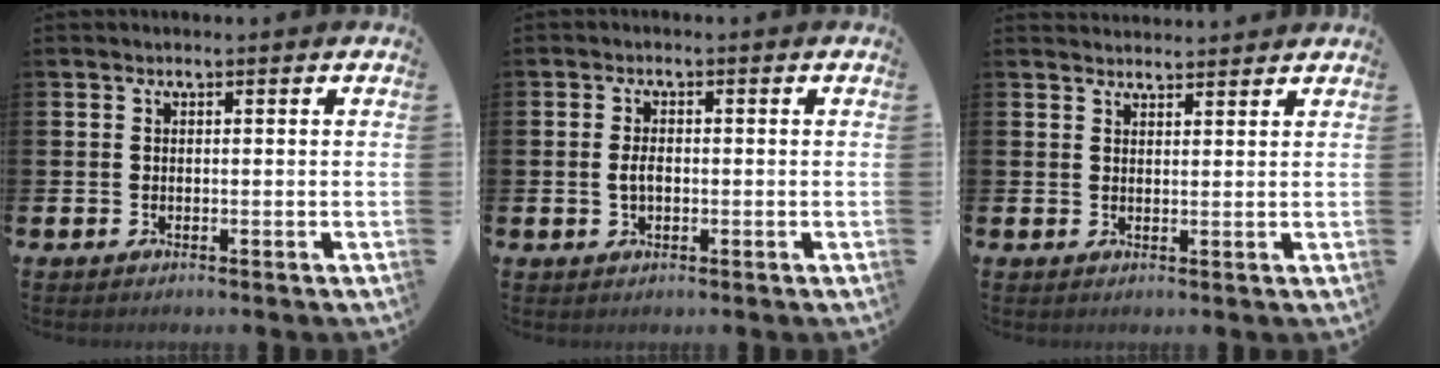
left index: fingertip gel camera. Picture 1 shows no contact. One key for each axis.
{"total": 2.2, "fx": -0.1, "fy": 1.3, "fz": 1.8, "tx": -0.025, "ty": 0.002, "tz": -0.005}
{"total": 2.4, "fx": 2.4, "fy": 0.3, "fz": -0.1, "tx": 0.008, "ty": -0.015, "tz": 0.042}